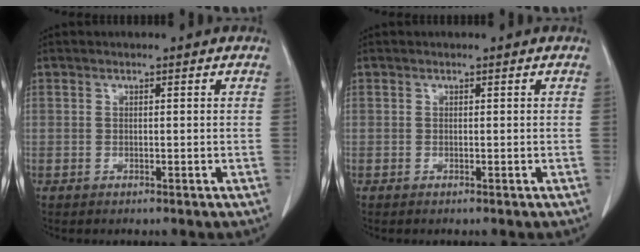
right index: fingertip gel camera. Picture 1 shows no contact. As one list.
[{"total": 0.0}]